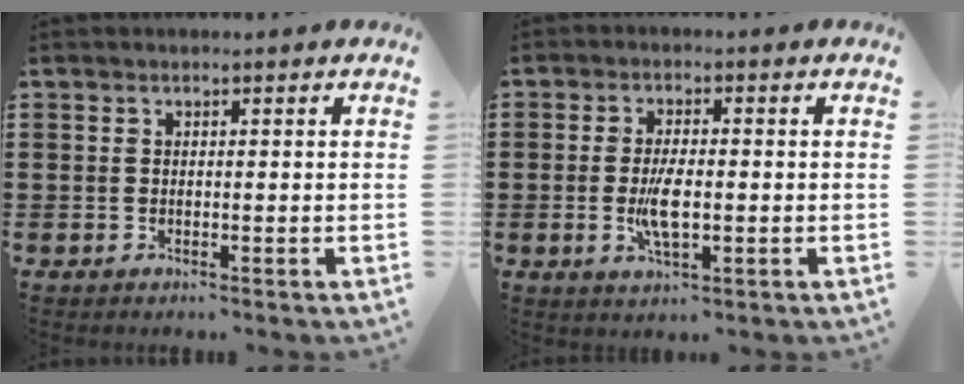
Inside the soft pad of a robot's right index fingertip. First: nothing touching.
{"total": 5.5, "force": [-0.7, 2.1, 5.1], "torque": [-0.109, -0.006, -0.018]}